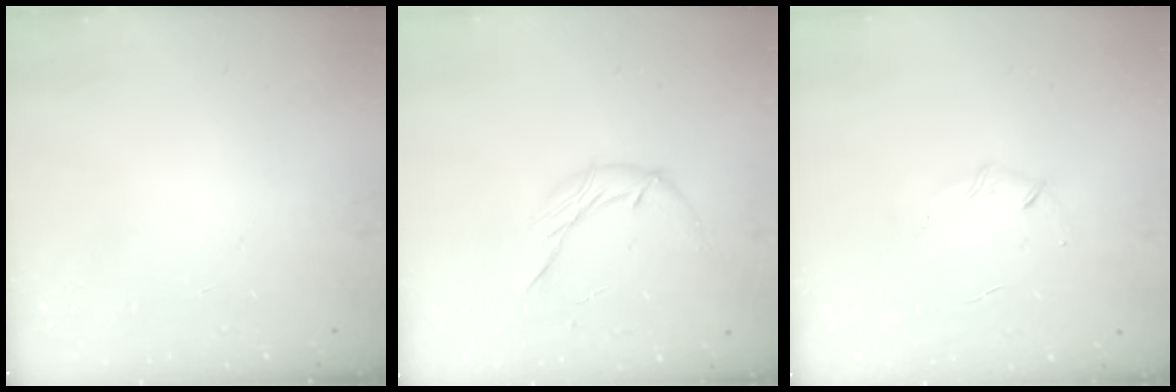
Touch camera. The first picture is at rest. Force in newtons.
{"total": 6.8, "press": 6.8, "slide": 0.7}
{"total": 3.7, "press": 3.6, "slide": 1.1}